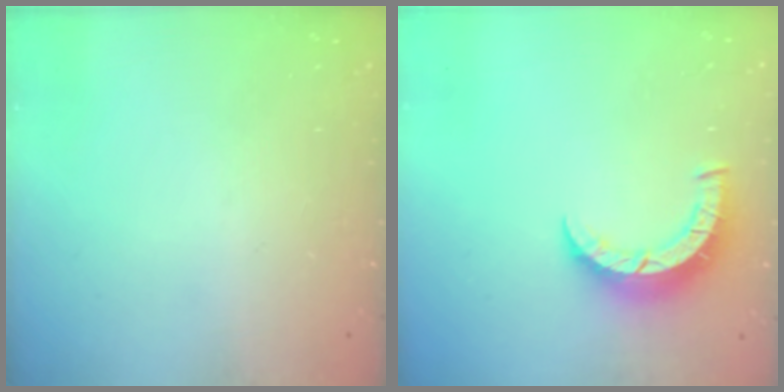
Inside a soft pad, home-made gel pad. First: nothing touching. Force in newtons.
{"total": 7.1, "press": 7.0, "slide": 0.8}